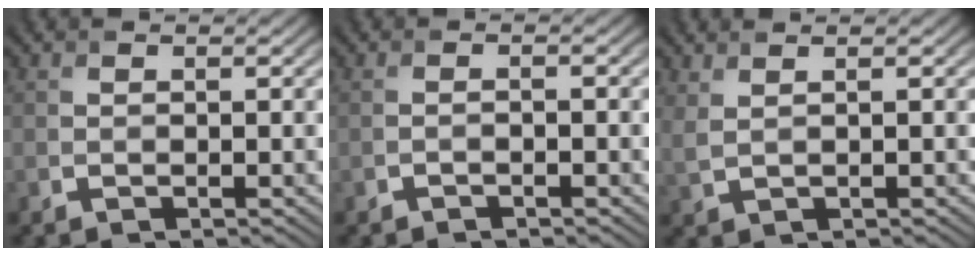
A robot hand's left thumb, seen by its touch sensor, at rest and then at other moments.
{"total": 1.0, "force": [-0.8, 0.1, 0.5], "torque": [-0.009, 0.001, -0.016]}
{"total": 2.3, "force": [1.5, 0.7, 1.6], "torque": [-0.037, 0.003, 0.027]}